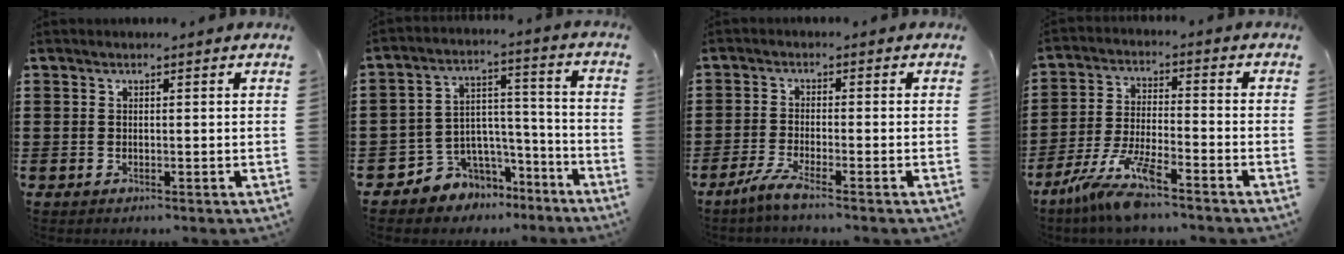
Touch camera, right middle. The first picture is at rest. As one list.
[{"total": 5.9, "force": [-4.4, 3.9, -0.4], "torque": [-0.014, 0.008, -0.086]}, {"total": 3.5, "force": [-2.5, -0.1, 2.3], "torque": [-0.060, -0.011, -0.051]}, {"total": 8.7, "force": [-6.9, 0.6, 5.1], "torque": [-0.118, -0.012, -0.138]}]